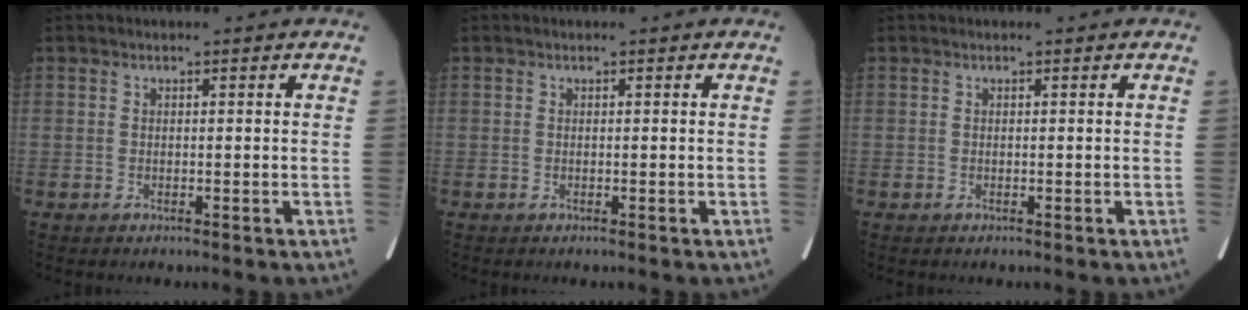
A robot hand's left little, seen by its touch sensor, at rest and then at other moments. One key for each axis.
{"total": 0.0}
{"total": 0.0}